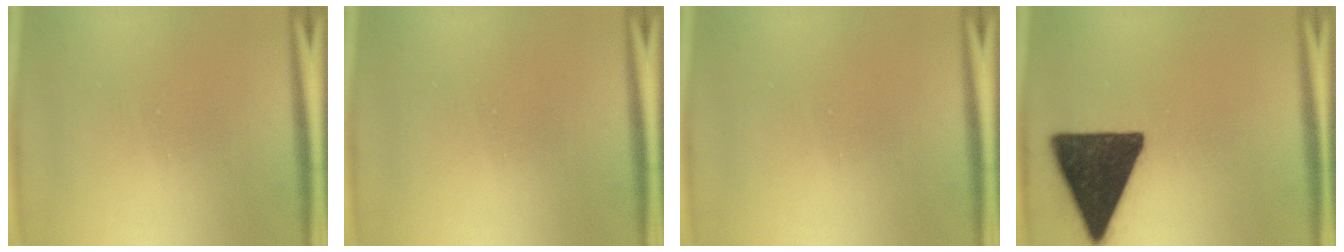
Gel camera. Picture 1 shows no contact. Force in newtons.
{"total": 0.0}
{"total": 0.0}
{"total": 18.1}